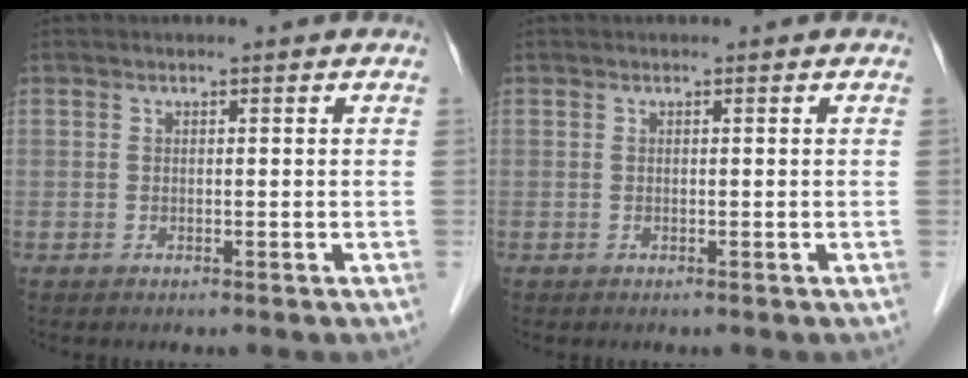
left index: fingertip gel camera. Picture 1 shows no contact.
{"total": 0.0}